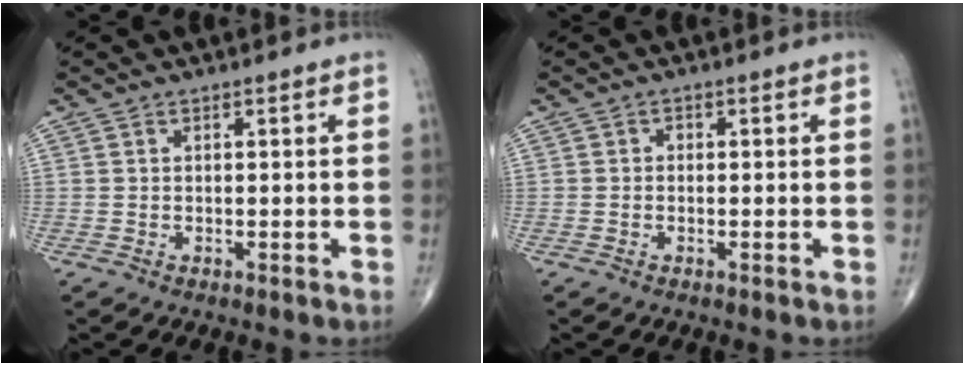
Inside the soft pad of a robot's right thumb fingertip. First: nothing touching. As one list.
[{"total": 0.7, "force": [-0.1, 0.6, 0.3], "torque": [0.002, 0.003, -0.005]}]